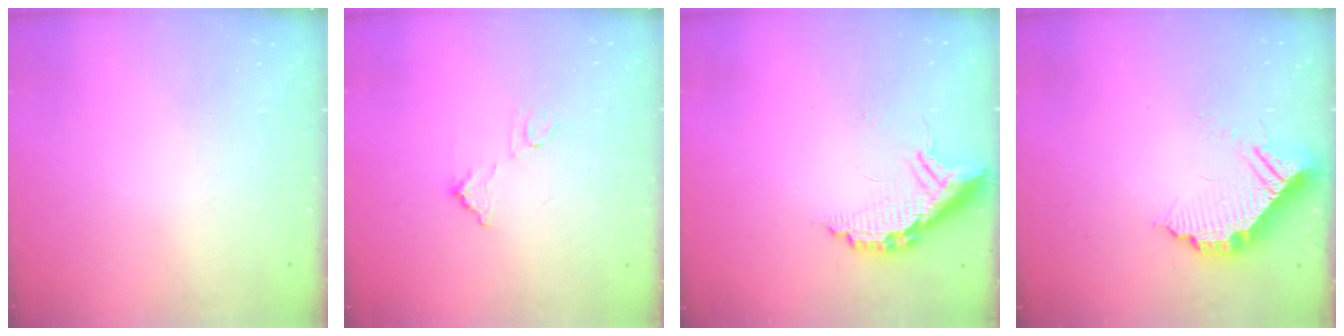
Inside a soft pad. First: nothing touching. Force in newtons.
{"total": 7.5, "press": 7.5, "slide": 0.4}
{"total": 10.9, "press": 10.9, "slide": 0.9}
{"total": 11.3, "press": 11.2, "slide": 1.3}